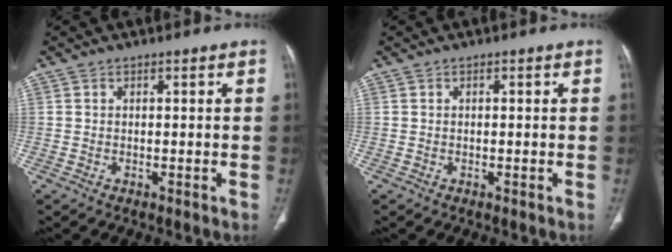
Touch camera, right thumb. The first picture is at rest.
{"total": 0.0}